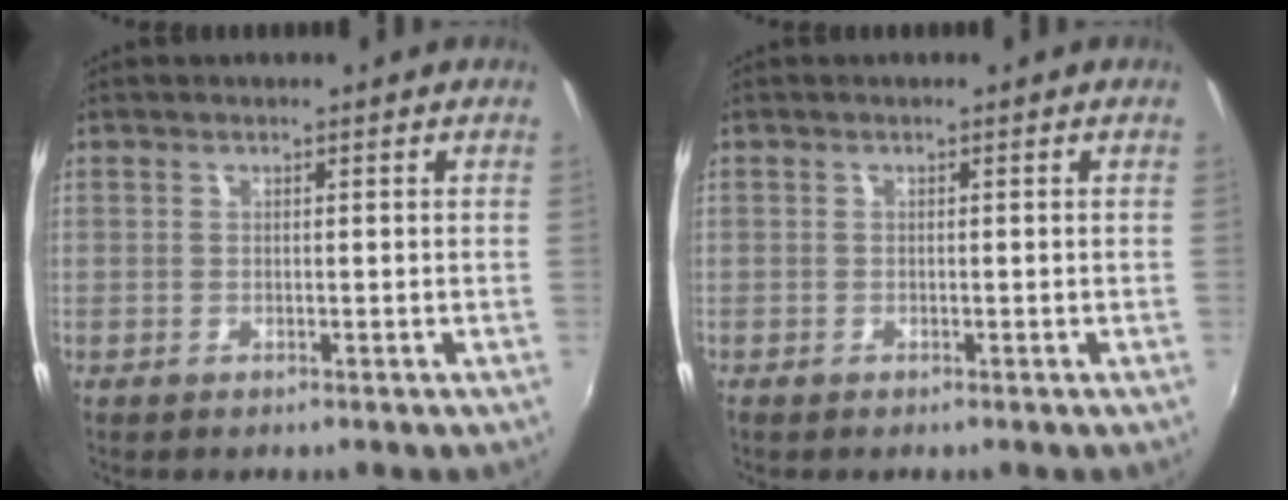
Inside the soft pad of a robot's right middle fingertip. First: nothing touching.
{"total": 0.7, "force": [-0.6, 0.3, 0.1], "torque": [-0.006, -0.003, -0.014]}